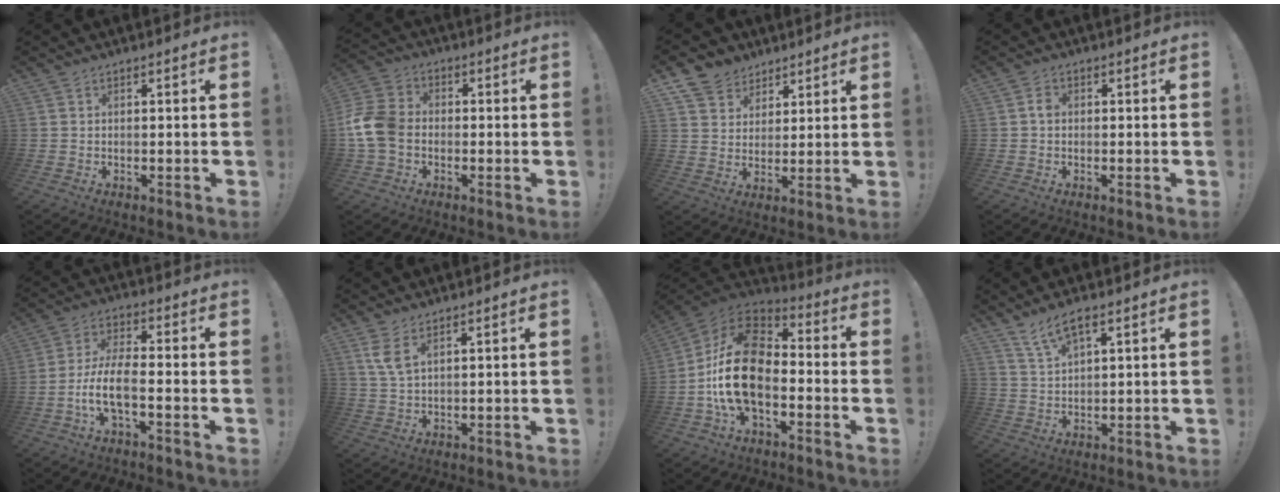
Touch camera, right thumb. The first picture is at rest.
{"total": 12.2, "force": [-2.3, 9.3, 7.6], "torque": [-0.163, 0.025, -0.041]}
{"total": 8.0, "force": [5.5, 5.7, 0.9], "torque": [-0.021, -0.040, 0.110]}
{"total": 1.8, "force": [-0.3, 1.4, 1.2], "torque": [-0.020, 0.006, -0.007]}
{"total": 9.7, "force": [-4.4, 3.1, 8.1], "torque": [-0.167, 0.006, -0.080]}
{"total": 5.4, "force": [2.9, 1.6, 4.2], "torque": [-0.081, -0.008, 0.053]}
{"total": 20.0, "force": [-4.6, 12.4, 15.0], "torque": [-0.280, 0.035, -0.068]}
{"total": 5.9, "force": [4.1, 1.5, 4.0], "torque": [-0.082, -0.014, 0.076]}